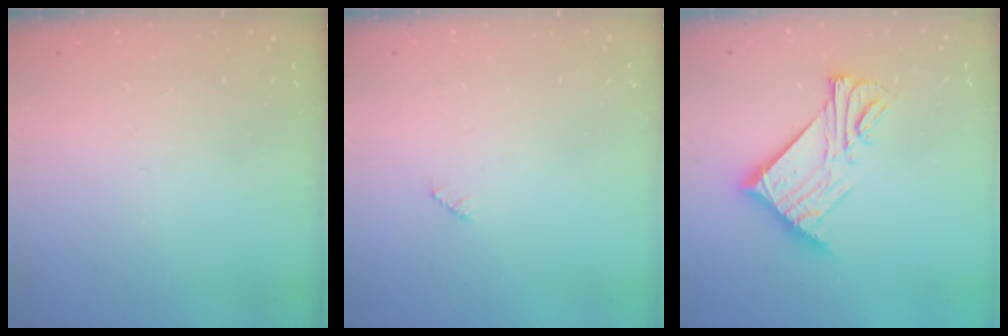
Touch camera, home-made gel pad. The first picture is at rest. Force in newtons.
{"total": 2.5, "press": 2.5, "slide": 0.3}
{"total": 15.4, "press": 15.4, "slide": 0.4}